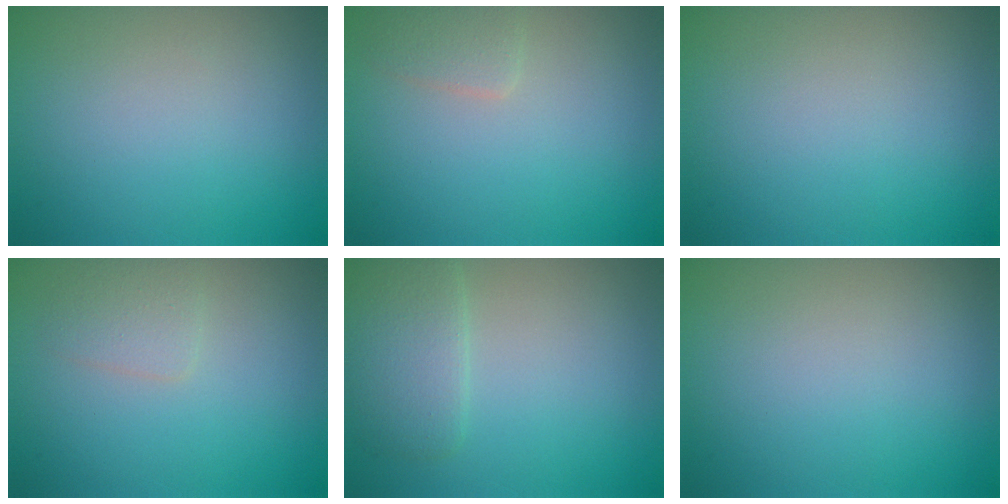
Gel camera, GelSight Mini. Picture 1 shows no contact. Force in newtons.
{"total": 1.5, "press": 1.5, "slide": 0.1}
{"total": 0.0}
{"total": 1.5, "press": 1.5, "slide": 0.1}
{"total": 3.0, "press": 3.0, "slide": 0.1}
{"total": 0.0}